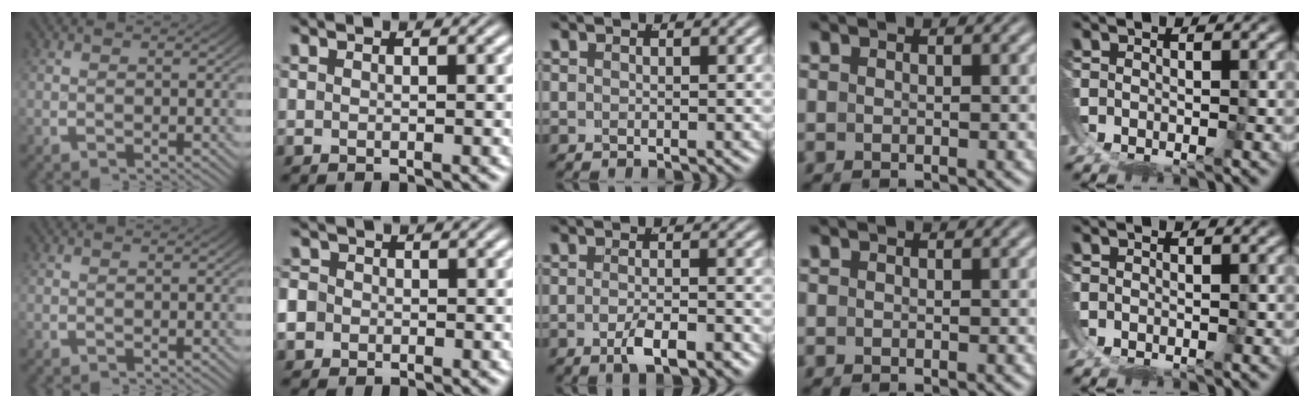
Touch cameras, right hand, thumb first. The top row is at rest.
{"index": {"total": 3.8, "force": [-1.0, 3.5, 1.0], "torque": [-0.040, -0.019, -0.017]}, "middle": {"total": 2.9, "force": [-1.8, 0.5, 2.1], "torque": [-0.037, -0.005, -0.031]}}